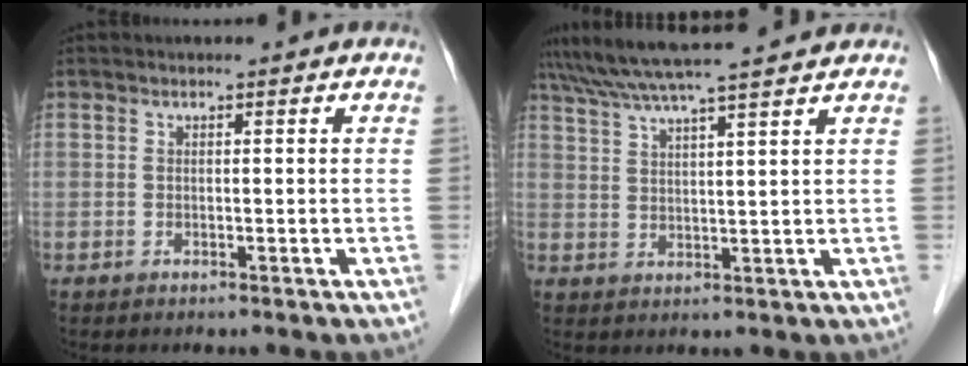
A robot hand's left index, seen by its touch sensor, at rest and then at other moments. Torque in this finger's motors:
{"motor_torque": [0.64, -0.99, 0.40, 0.13]}